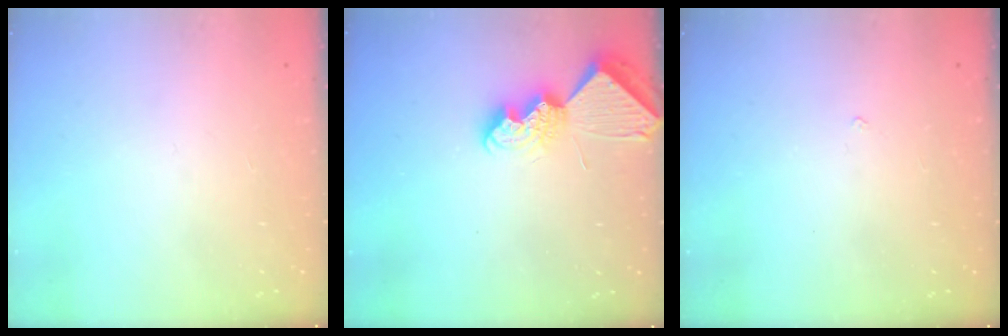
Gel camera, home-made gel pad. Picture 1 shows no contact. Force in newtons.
{"total": 8.3, "press": 8.2, "slide": 0.9}
{"total": 1.9, "press": 1.9, "slide": 0.4}